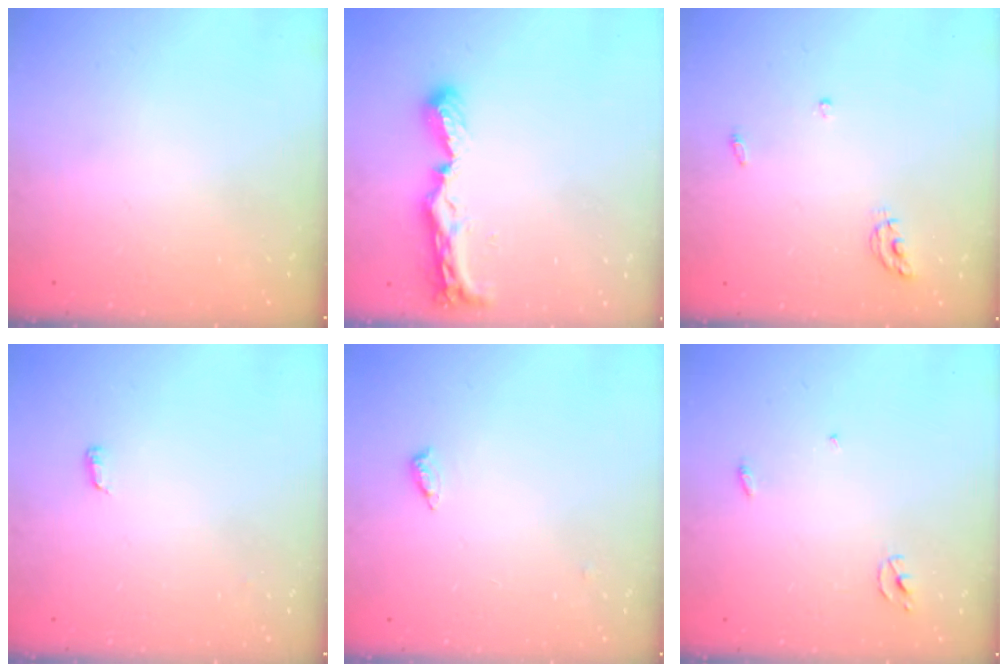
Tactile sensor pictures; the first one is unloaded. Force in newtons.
{"total": 8.8, "press": 8.8, "slide": 0.3}
{"total": 5.2, "press": 5.2, "slide": 0.4}
{"total": 6.4, "press": 3.8, "slide": 5.1}
{"total": 4.4, "press": 4.1, "slide": 1.4}
{"total": 2.3, "press": 2.3, "slide": 0.2}